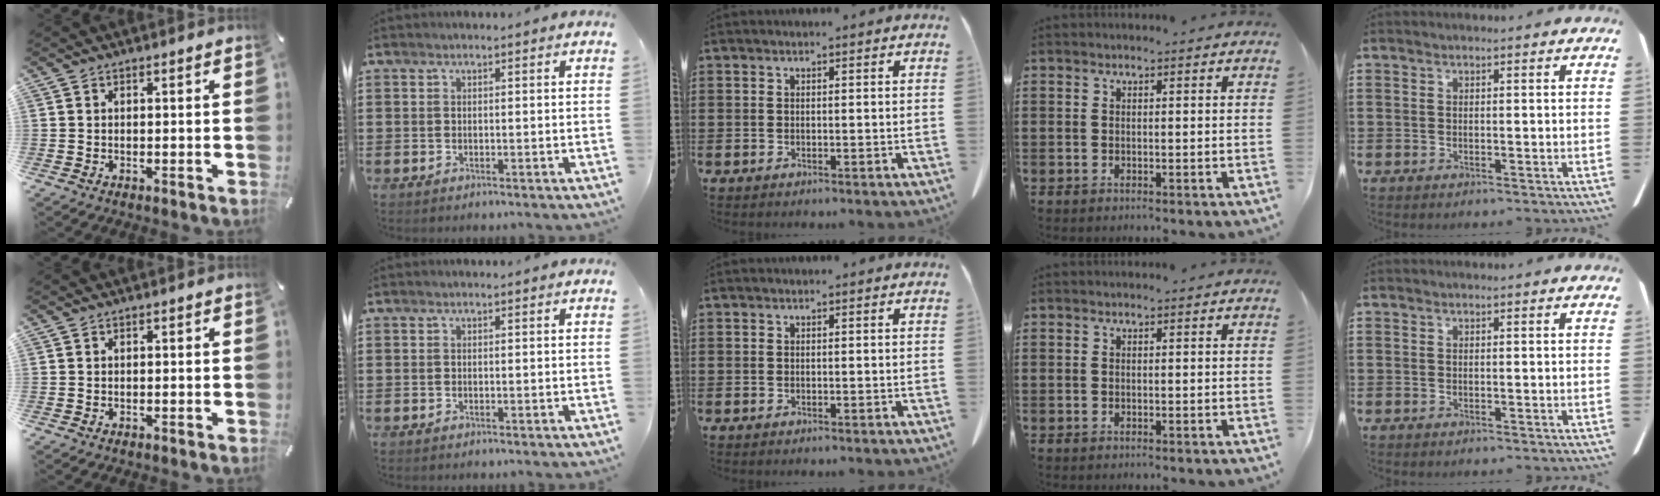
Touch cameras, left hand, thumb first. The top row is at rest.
{}